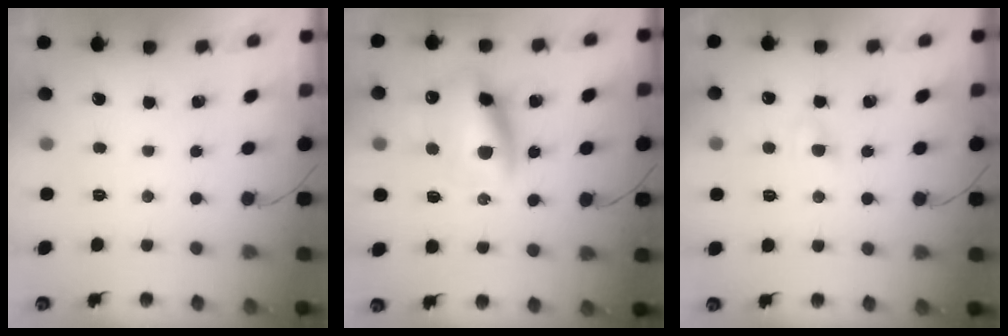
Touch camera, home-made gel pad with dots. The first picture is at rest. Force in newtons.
{"total": 14.2, "press": 13.8, "slide": 3.6}
{"total": 3.0, "press": 2.9, "slide": 0.8}